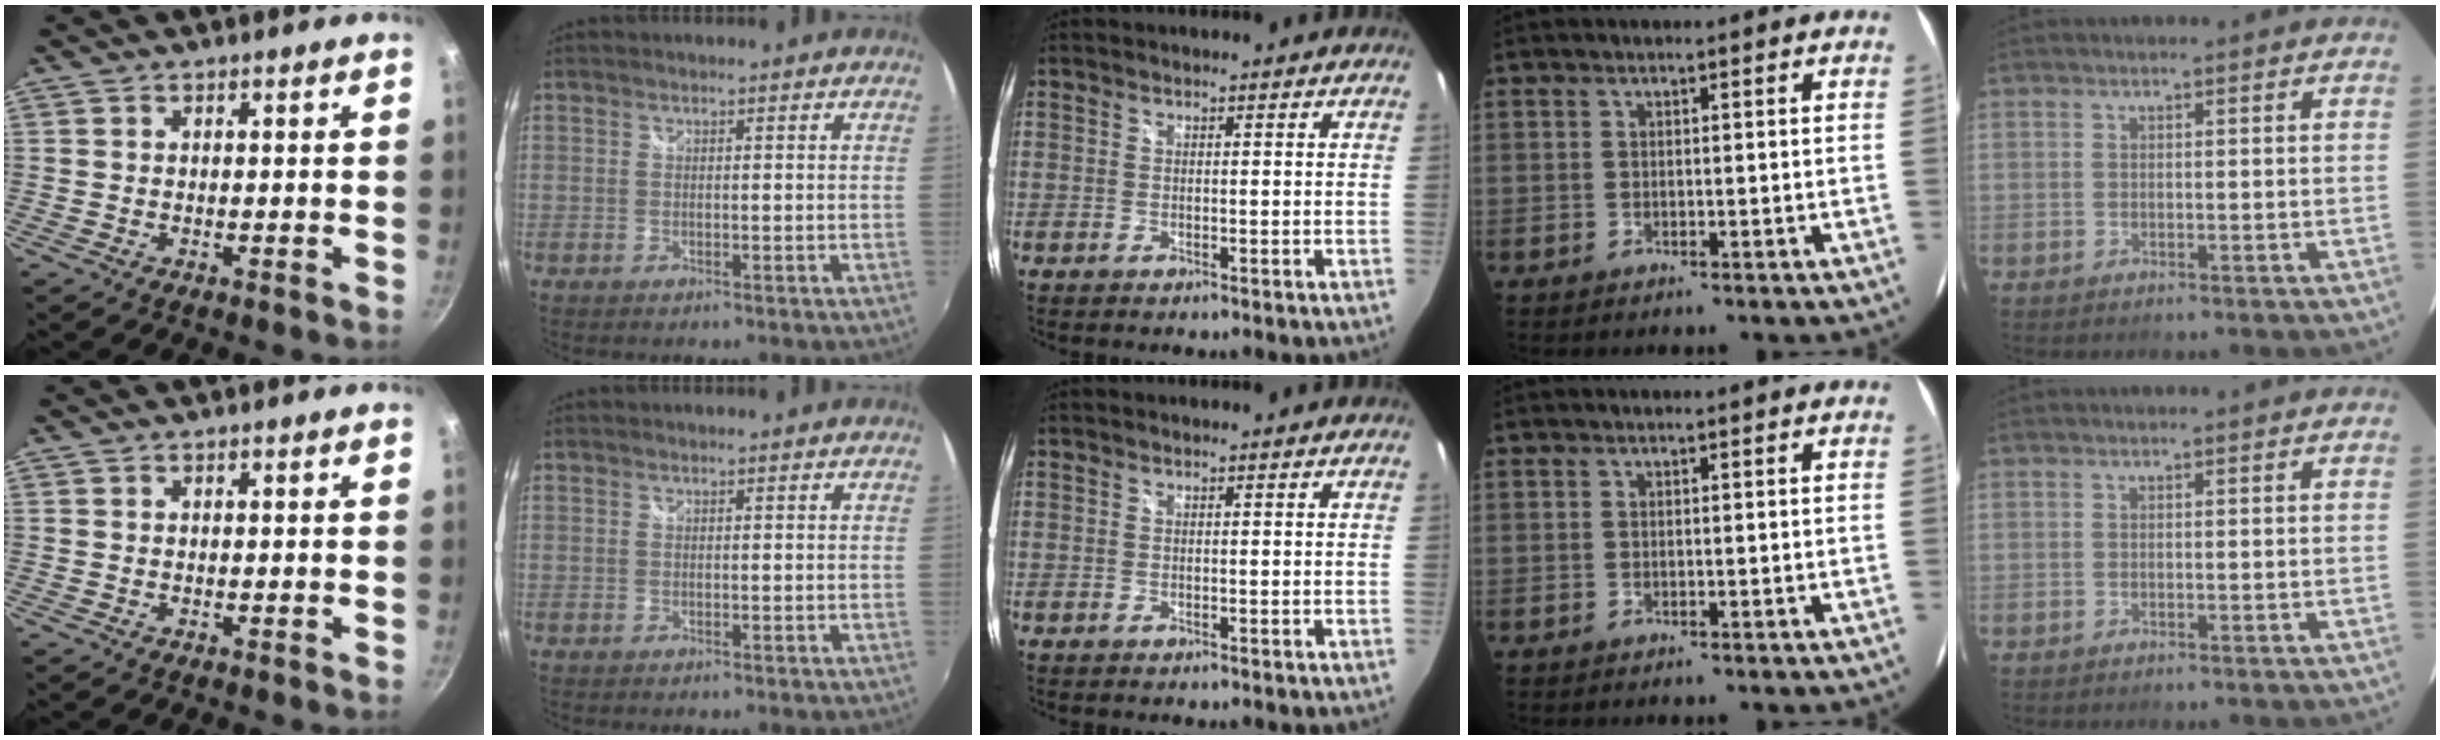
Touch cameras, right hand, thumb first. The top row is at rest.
{}